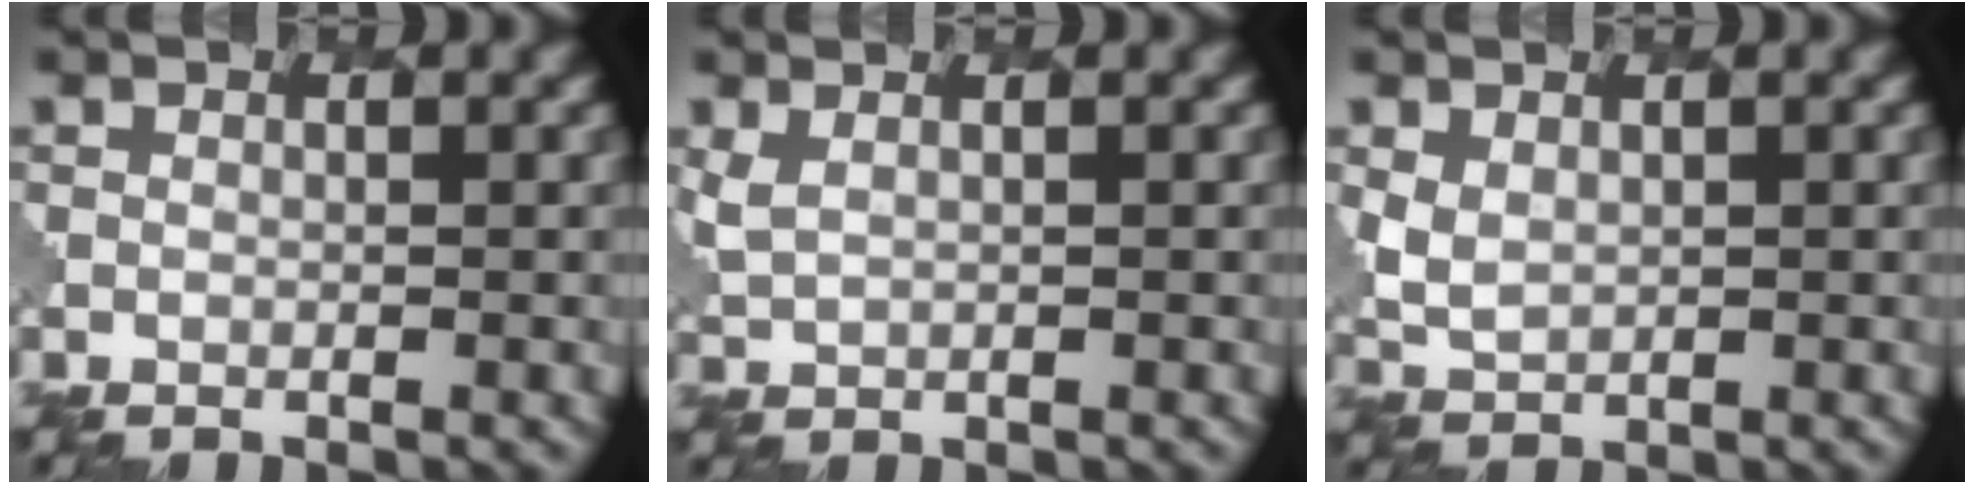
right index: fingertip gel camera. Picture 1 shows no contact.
{"total": 1.5, "force": [1.2, 0.5, 0.8], "torque": [-0.024, -0.005, 0.026]}
{"total": 2.2, "force": [1.0, 1.6, 1.1], "torque": [-0.030, -0.009, 0.027]}